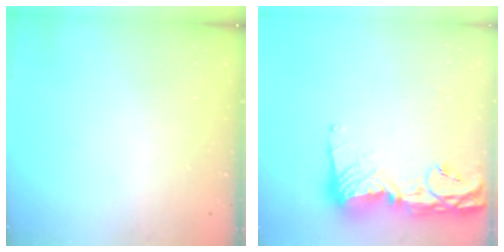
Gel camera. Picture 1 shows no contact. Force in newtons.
{"total": 16.7, "press": 16.6, "slide": 1.5}